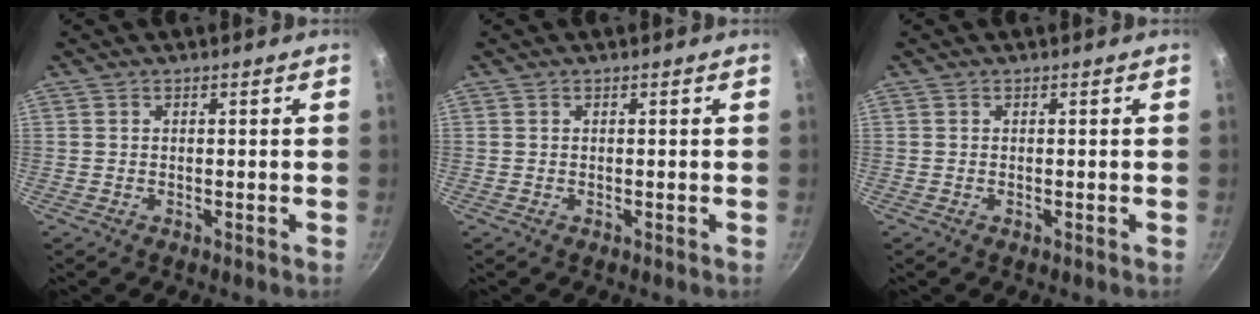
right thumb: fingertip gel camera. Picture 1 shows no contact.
{"total": 0.0}
{"total": 0.0}